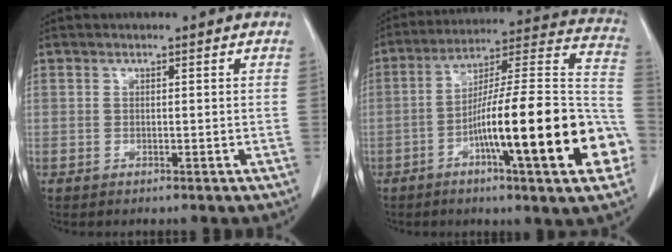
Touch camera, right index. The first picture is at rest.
{"total": 24.3, "force": [-7.9, 2.2, 22.9], "torque": [-0.281, 0.011, -0.120]}